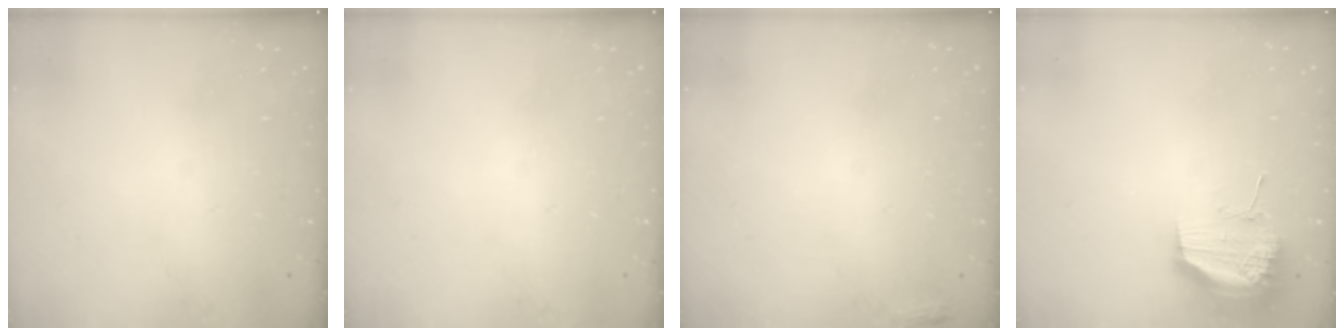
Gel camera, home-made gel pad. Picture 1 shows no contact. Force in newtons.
{"total": 0.0}
{"total": 3.2, "press": 2.9, "slide": 1.3}
{"total": 17.9, "press": 13.8, "slide": 11.4}